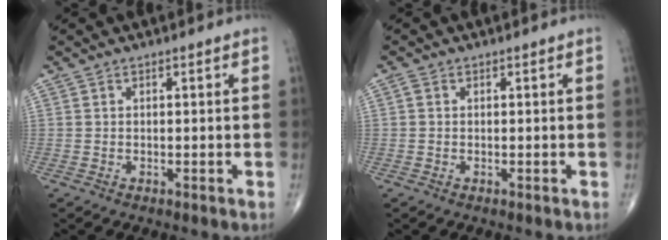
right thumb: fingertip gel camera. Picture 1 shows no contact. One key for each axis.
{"total": 0.7, "fx": 0.1, "fy": 0.6, "fz": 0.4, "tx": -0.009, "ty": -0.001, "tz": -0.001}